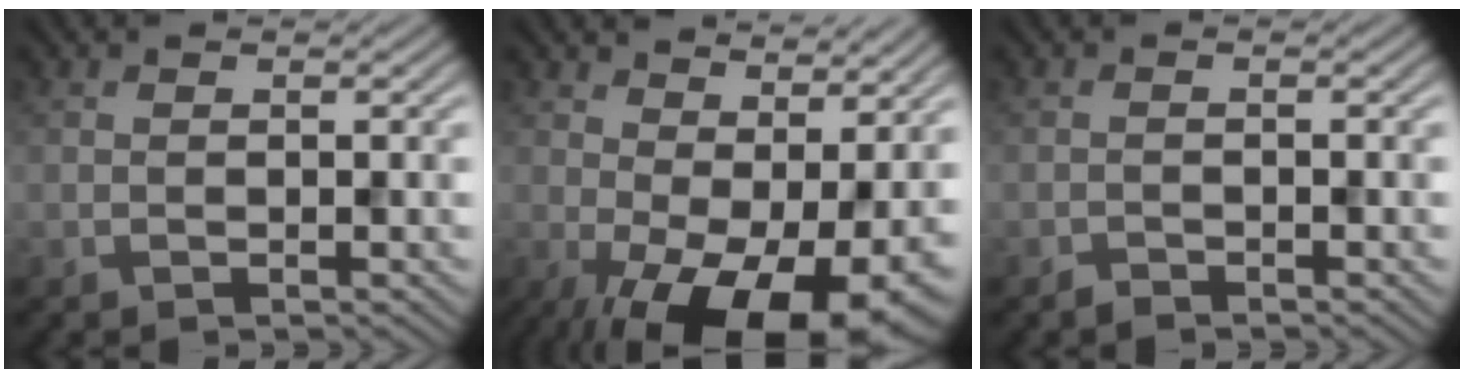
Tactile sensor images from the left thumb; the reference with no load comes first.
{"total": 15.8, "force": [-2.1, 7.7, 13.6], "torque": [-0.206, -0.018, -0.004]}
{"total": 0.9, "force": [-0.8, 0.2, 0.1], "torque": [-0.001, 0.000, -0.018]}